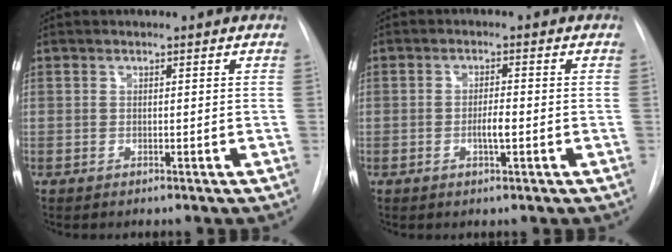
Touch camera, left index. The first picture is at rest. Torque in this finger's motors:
{"motor_torque": [0.21, 0.27, 0.06, 0.01]}